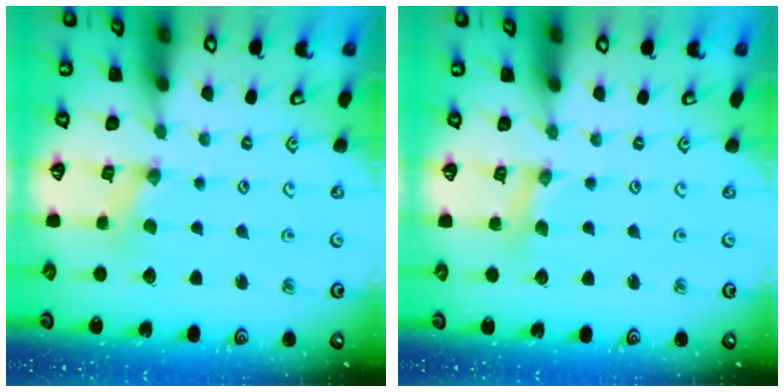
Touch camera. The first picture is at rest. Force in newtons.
{"total": 2.1, "press": 2.1, "slide": 0.4}